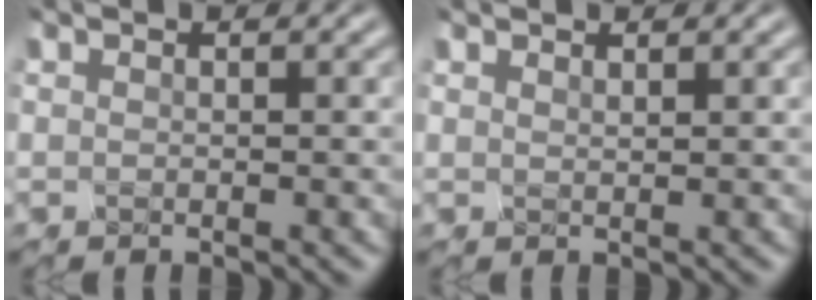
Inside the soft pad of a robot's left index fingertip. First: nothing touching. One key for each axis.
{"total": 1.0, "fx": 0.8, "fy": 0.3, "fz": 0.5, "tx": -0.014, "ty": -0.001, "tz": 0.014}